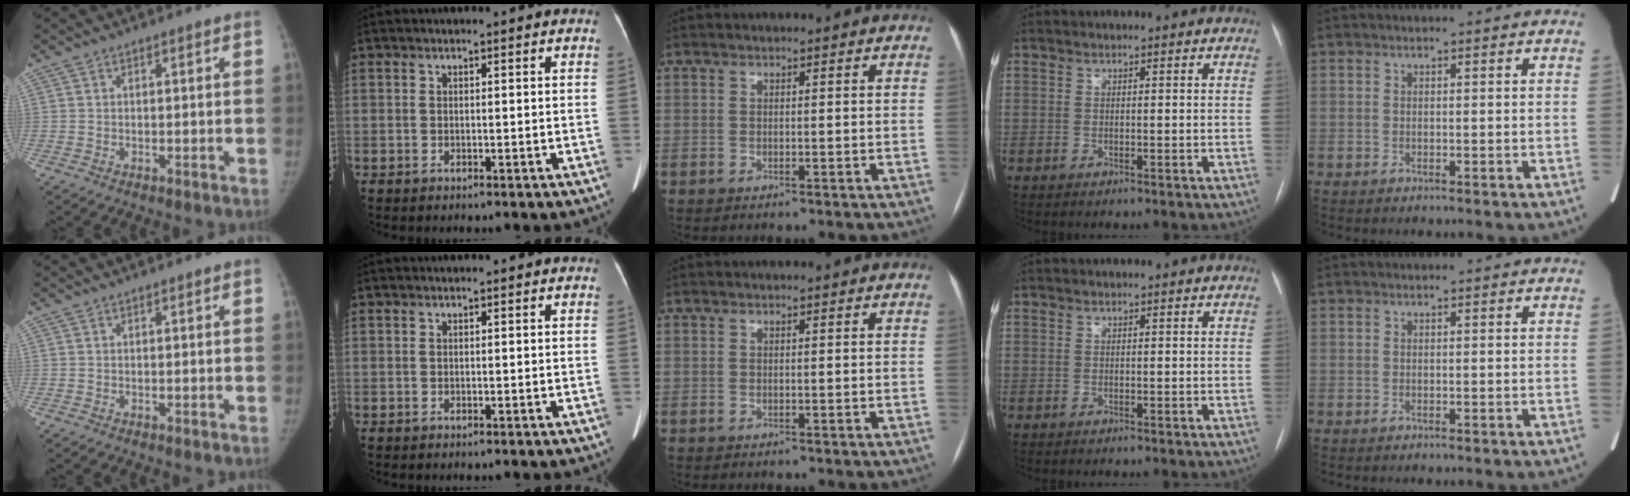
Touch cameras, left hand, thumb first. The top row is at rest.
{}